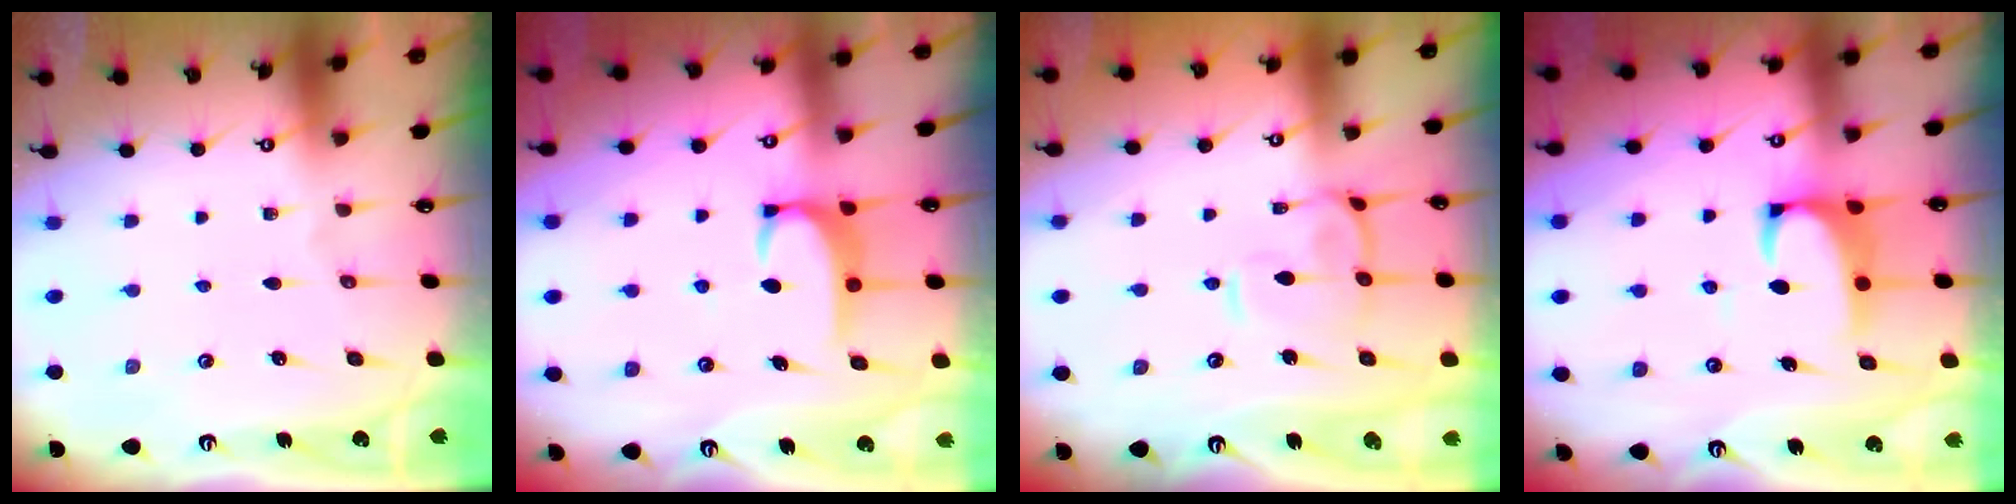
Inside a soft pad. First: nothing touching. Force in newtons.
{"total": 2.7, "press": 2.7, "slide": 0.5}
{"total": 4.3, "press": 4.2, "slide": 1.0}
{"total": 2.3, "press": 2.1, "slide": 1.0}